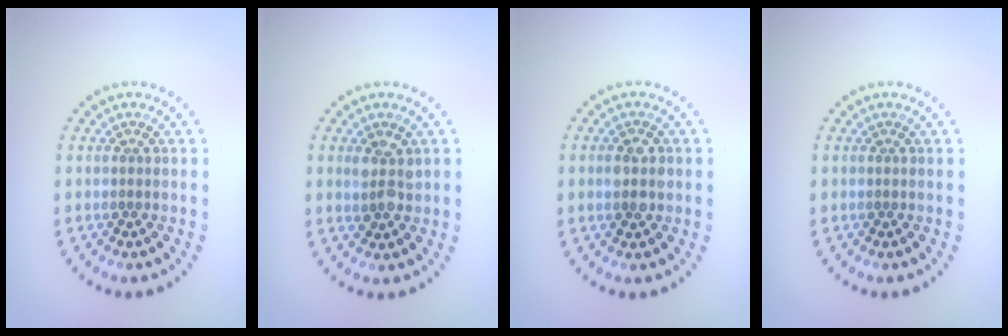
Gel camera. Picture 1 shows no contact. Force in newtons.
{"total": 2.2, "press": 2.1, "slide": 0.6}
{"total": 2.7, "press": 2.7, "slide": 0.1}
{"total": 0.0}